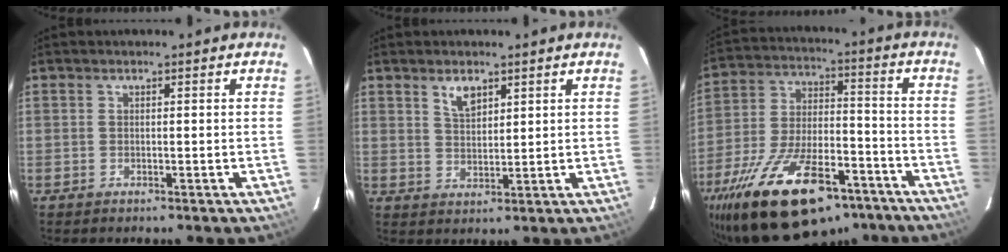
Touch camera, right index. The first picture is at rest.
{"total": 4.0, "force": [2.6, 1.9, 2.4], "torque": [-0.042, 0.002, 0.049]}
{"total": 26.3, "force": [-18.0, 11.0, 15.8], "torque": [-0.302, -0.021, -0.273]}